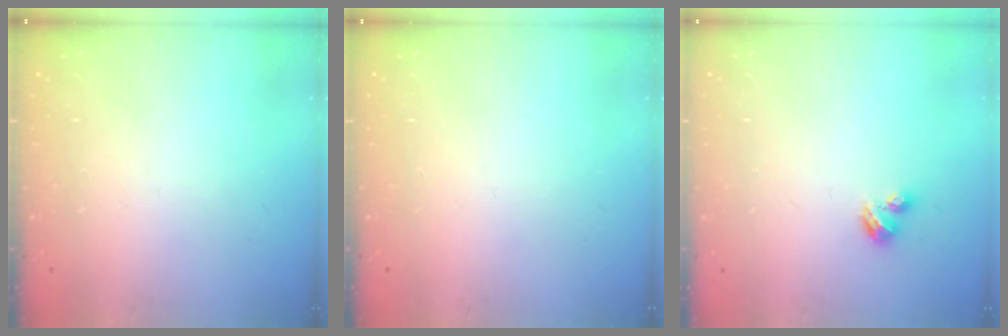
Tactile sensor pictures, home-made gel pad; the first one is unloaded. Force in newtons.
{"total": 0.0}
{"total": 3.4, "press": 3.4, "slide": 0.3}